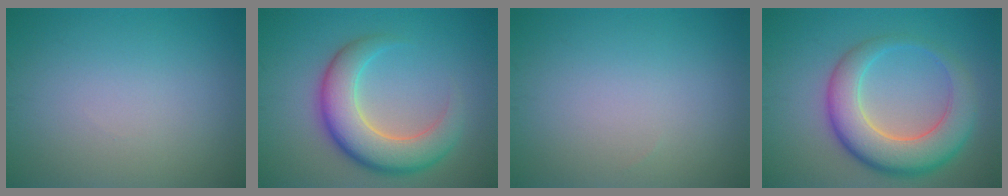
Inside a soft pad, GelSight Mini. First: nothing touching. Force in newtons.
{"total": 7.3, "press": 7.2, "slide": 0.6}
{"total": 0.0}
{"total": 7.7, "press": 7.7, "slide": 0.3}